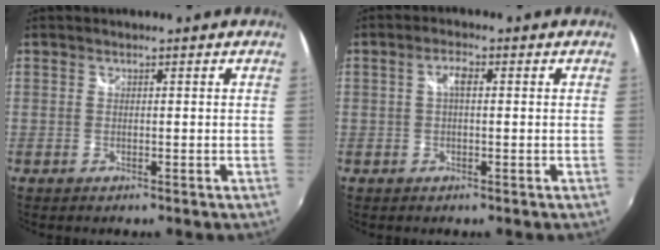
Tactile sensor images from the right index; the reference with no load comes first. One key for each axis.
{"total": 2.4, "fx": 0.3, "fy": 0.9, "fz": 2.2, "tx": -0.043, "ty": 0.009, "tz": 0.003}